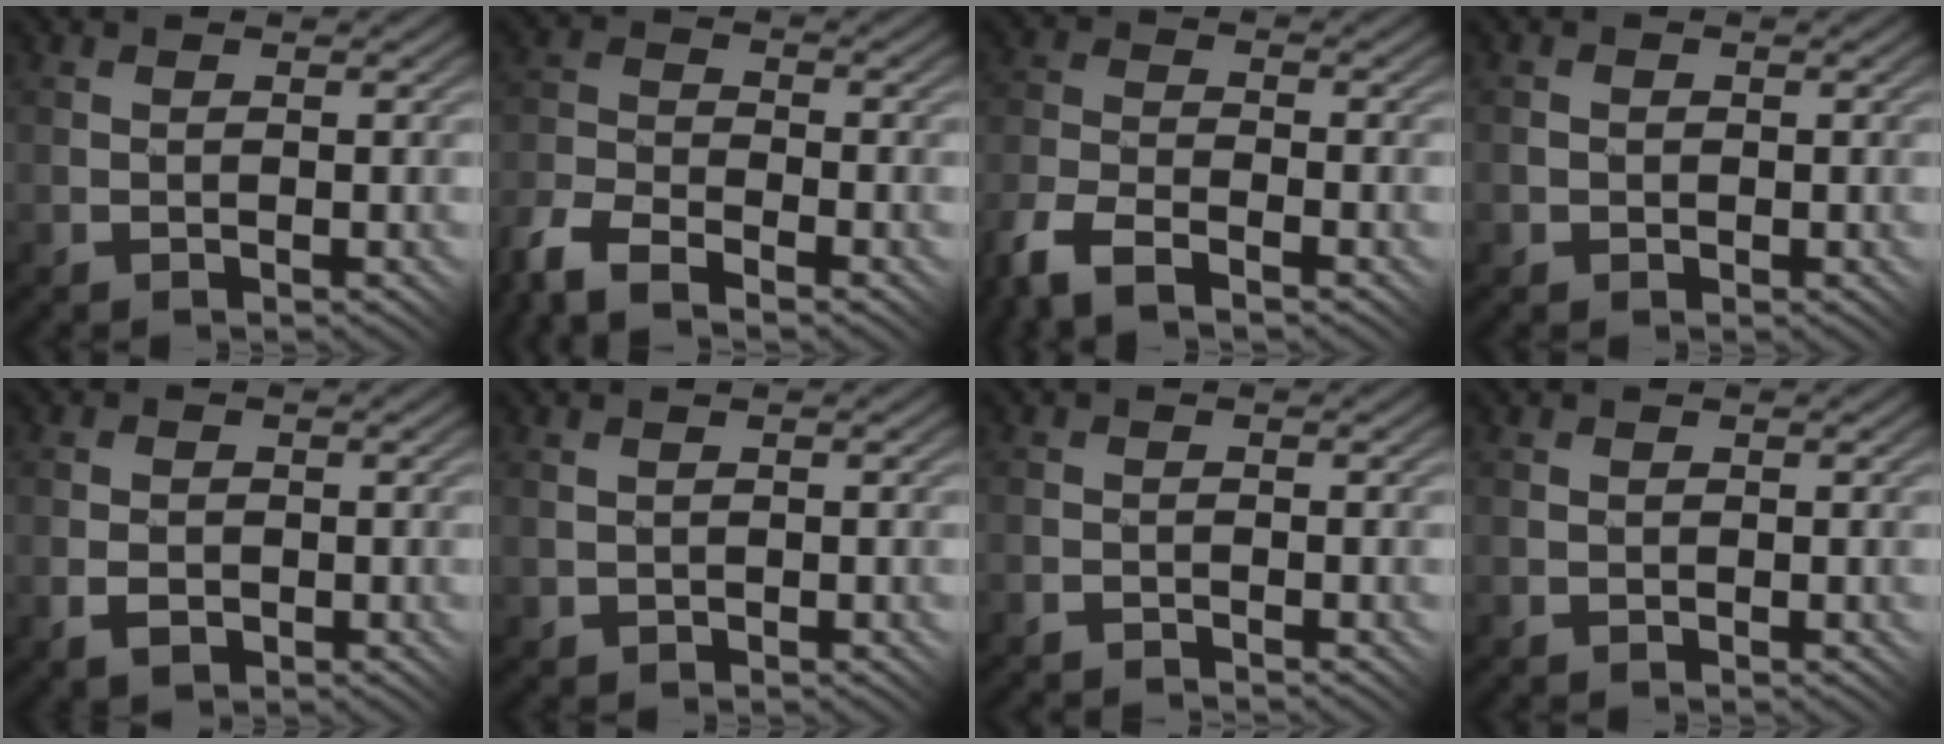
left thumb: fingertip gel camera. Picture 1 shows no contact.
{"total": 9.0, "force": [-6.7, 3.7, 4.8], "torque": [-0.112, -0.018, -0.135]}
{"total": 8.1, "force": [-5.8, 3.2, 4.7], "torque": [-0.107, -0.014, -0.118]}
{"total": 1.1, "force": [-0.2, 1.1, 0.0], "torque": [0.003, 0.000, -0.003]}
{"total": 2.3, "force": [-0.6, 1.8, 1.3], "torque": [-0.015, 0.000, -0.016]}
{"total": 0.9, "force": [0.2, 0.7, 0.5], "torque": [-0.012, -0.003, 0.006]}
{"total": 1.8, "force": [-1.7, -0.3, -0.4], "torque": [0.006, 0.003, -0.040]}
{"total": 0.0}